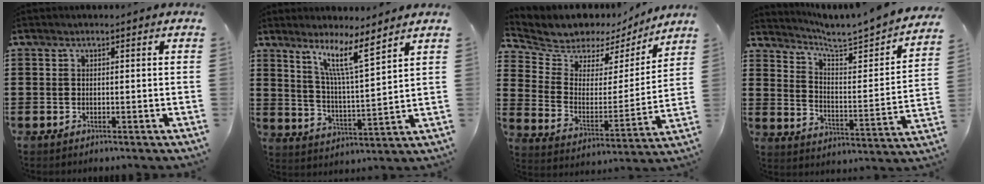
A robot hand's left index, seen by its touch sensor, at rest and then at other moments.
{"total": 8.8, "force": [6.4, 0.8, 6.0], "torque": [-0.119, -0.032, 0.107]}
{"total": 5.9, "force": [5.3, 2.6, -0.3], "torque": [-0.038, -0.042, 0.091]}
{"total": 3.9, "force": [3.8, 0.0, 1.1], "torque": [-0.037, -0.042, 0.050]}